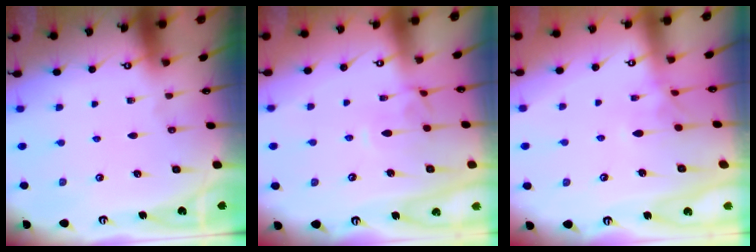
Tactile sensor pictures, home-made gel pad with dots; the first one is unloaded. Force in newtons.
{"total": 2.2, "press": 2.0, "slide": 0.8}
{"total": 2.3, "press": 2.2, "slide": 0.8}